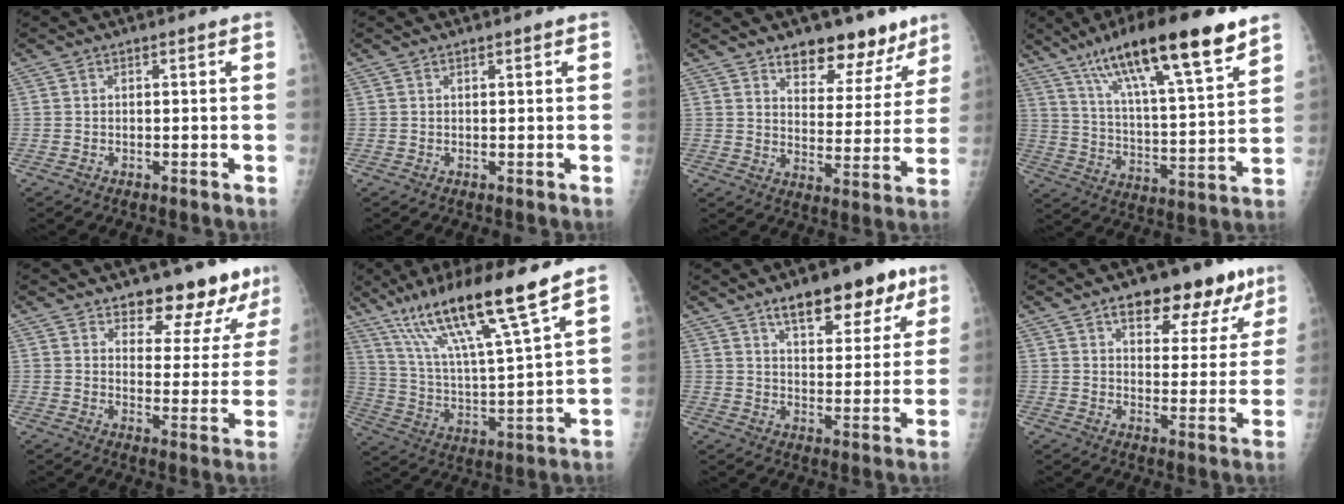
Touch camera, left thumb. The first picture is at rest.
{"total": 0.6, "force": [0.4, 0.2, 0.4], "torque": [-0.005, -0.001, 0.006]}
{"total": 12.7, "force": [9.4, 6.4, 5.8], "torque": [-0.026, -0.056, 0.141]}
{"total": 22.2, "force": [14.1, 4.4, 16.6], "torque": [-0.262, -0.042, 0.239]}
{"total": 12.6, "force": [10.2, 5.1, 5.4], "torque": [-0.021, -0.070, 0.128]}
{"total": 19.0, "force": [12.9, 1.0, 13.9], "torque": [-0.238, -0.057, 0.235]}
{"total": 14.8, "force": [9.2, 6.4, 9.6], "torque": [-0.093, -0.033, 0.136]}
{"total": 14.7, "force": [9.1, 7.2, 8.9], "torque": [-0.062, -0.030, 0.126]}